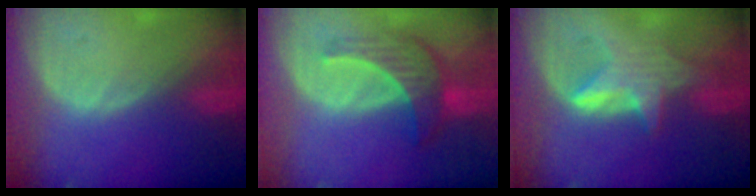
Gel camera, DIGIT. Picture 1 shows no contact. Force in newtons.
{"total": 7.3, "press": 6.7, "slide": 2.9}
{"total": 5.5, "press": 5.5, "slide": 0.2}